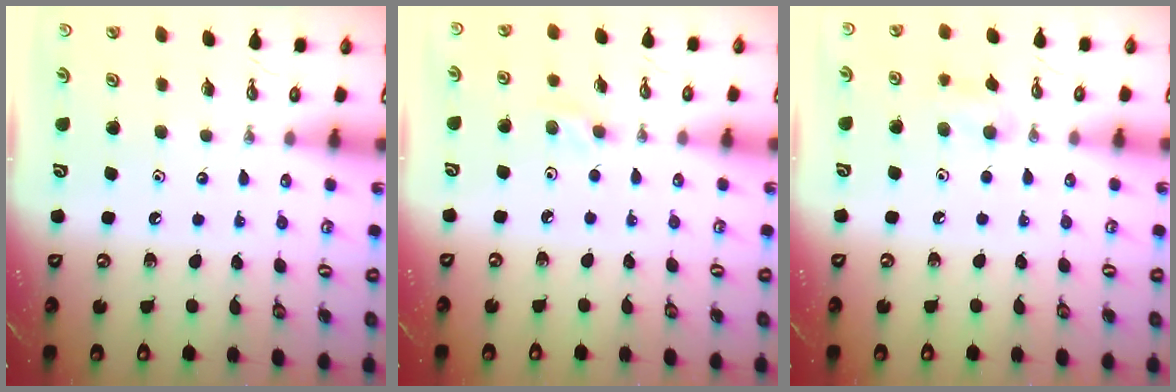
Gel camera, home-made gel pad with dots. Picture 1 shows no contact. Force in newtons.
{"total": 3.9, "press": 3.8, "slide": 0.6}
{"total": 7.9, "press": 7.5, "slide": 2.5}